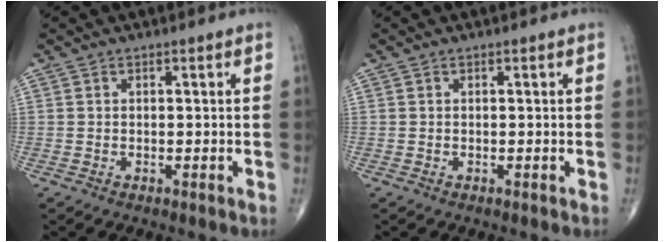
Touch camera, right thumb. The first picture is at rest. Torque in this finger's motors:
{"motor_torque": [0.00, 0.00, 0.00, 0.00, 0.00]}